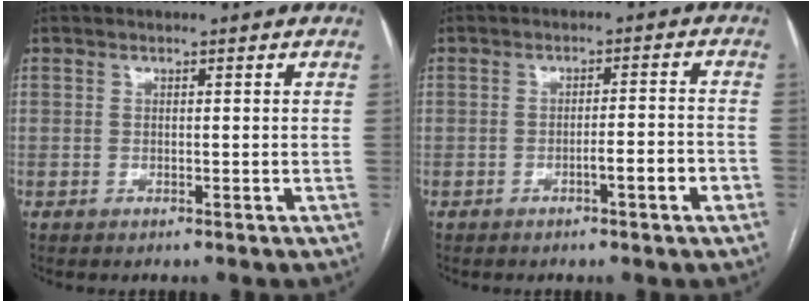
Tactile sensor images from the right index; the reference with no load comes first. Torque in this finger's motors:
{"motor_torque": [0.74, -0.25, 0.13, 0.04]}